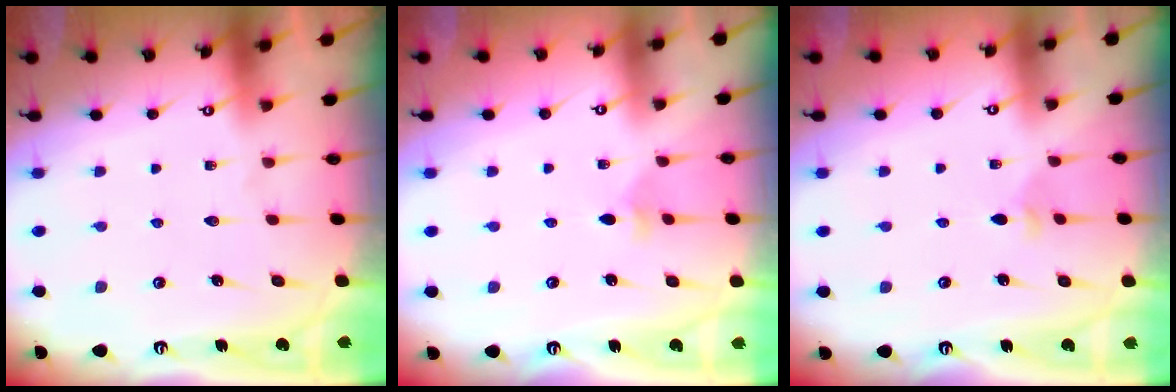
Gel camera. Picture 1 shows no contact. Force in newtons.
{"total": 2.8, "press": 2.7, "slide": 0.7}
{"total": 2.6, "press": 2.5, "slide": 0.7}